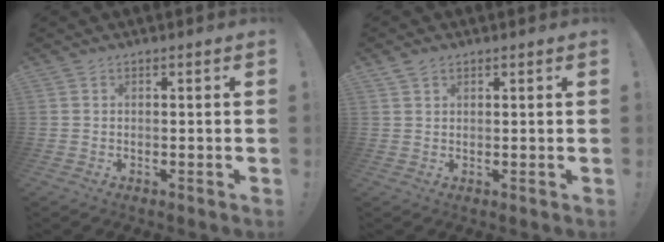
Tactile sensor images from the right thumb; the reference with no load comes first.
{"total": 2.1, "force": [1.5, 1.2, 0.8], "torque": [-0.016, -0.002, 0.029]}